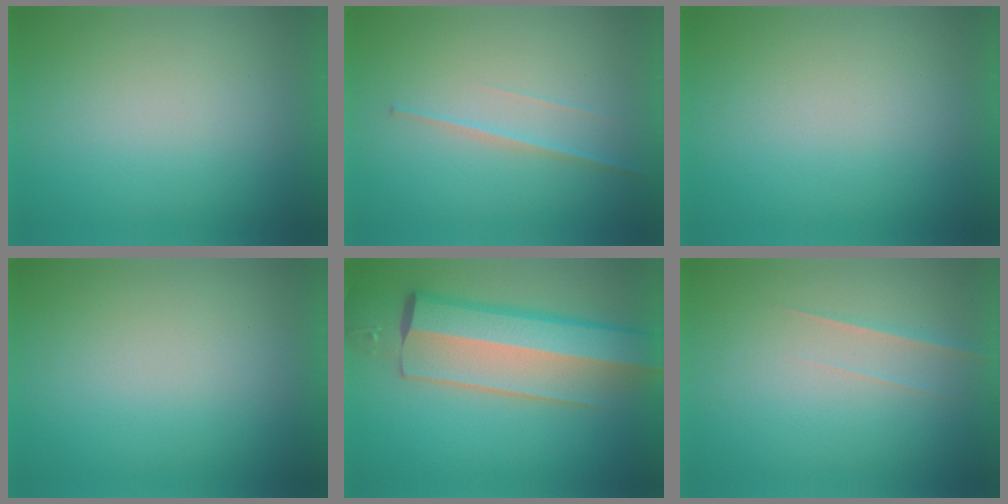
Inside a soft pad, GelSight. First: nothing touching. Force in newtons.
{"total": 1.4}
{"total": 1.2}
{"total": 0.0}
{"total": 10.2}
{"total": 1.5}